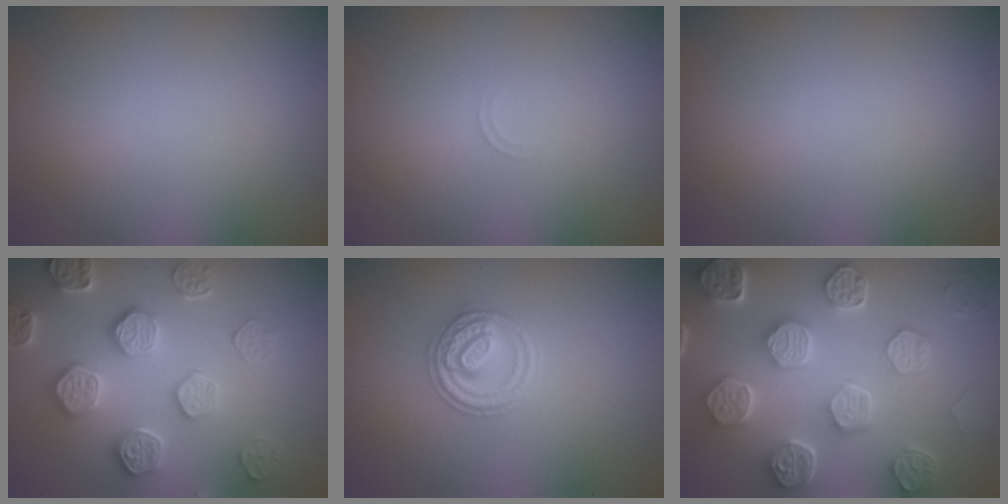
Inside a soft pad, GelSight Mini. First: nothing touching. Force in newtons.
{"total": 0.6, "press": 0.6, "slide": 0.2}
{"total": 0.0}
{"total": 4.8, "press": 4.5, "slide": 1.5}
{"total": 3.2, "press": 3.0, "slide": 1.0}
{"total": 8.8, "press": 6.7, "slide": 5.6}